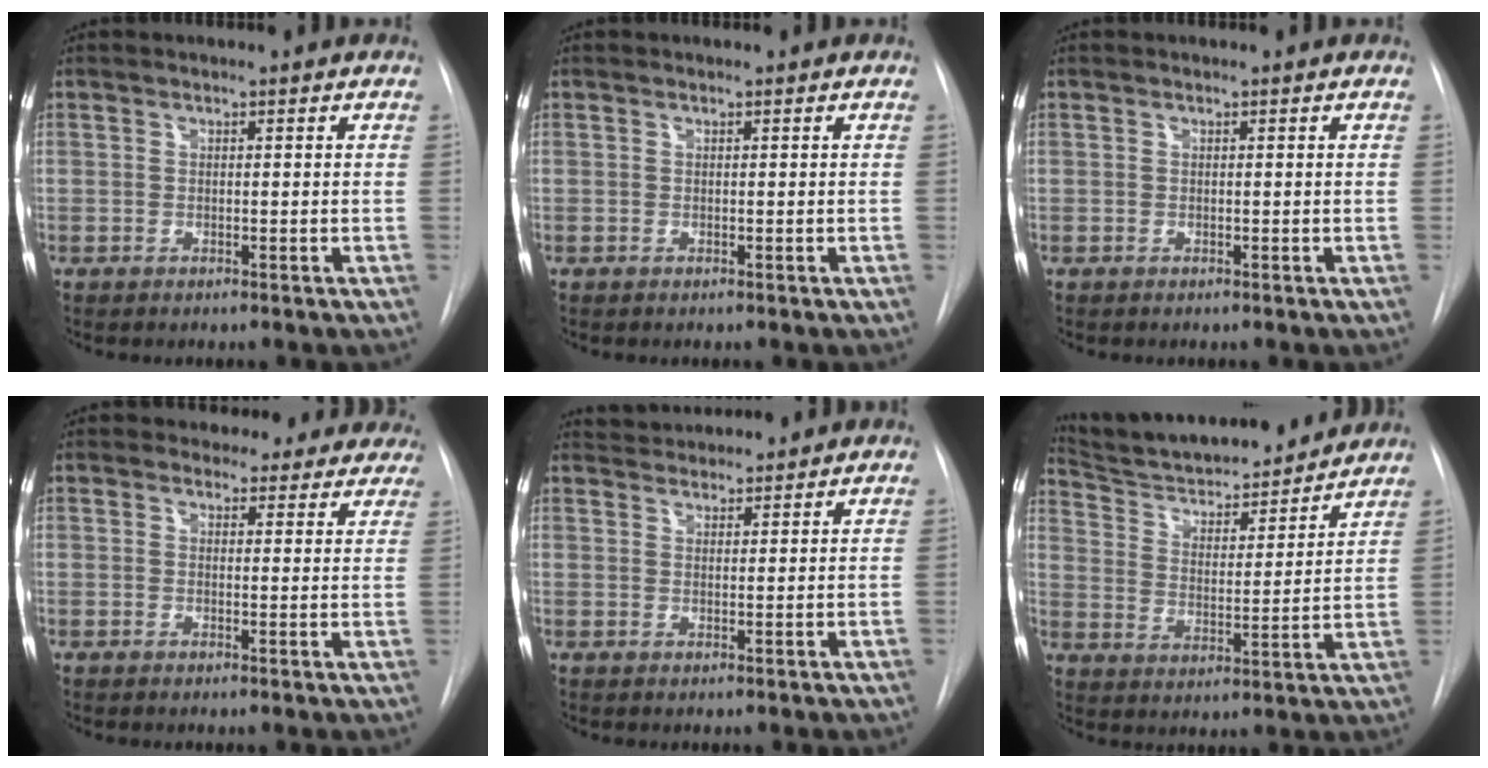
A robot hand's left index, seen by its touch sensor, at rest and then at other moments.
{"total": 0.0}
{"total": 0.0}
{"total": 10.7, "force": [9.6, 4.6, 0.7], "torque": [0.029, -0.019, 0.082]}
{"total": 4.0, "force": [4.0, 0.7, 0.2], "torque": [-0.007, 0.025, 0.065]}
{"total": 17.9, "force": [16.6, 2.8, 6.0], "torque": [-0.094, -0.008, 0.256]}